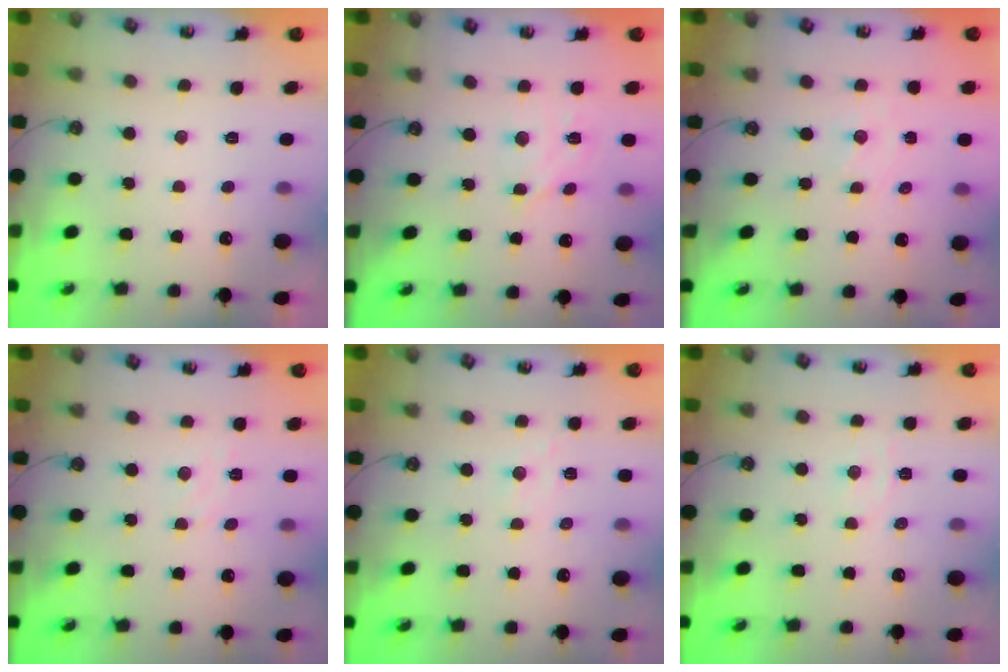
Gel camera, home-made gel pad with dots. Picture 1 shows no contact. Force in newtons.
{"total": 7.4, "press": 7.3, "slide": 0.5}
{"total": 1.8, "press": 1.8, "slide": 0.3}
{"total": 4.8, "press": 4.8, "slide": 0.6}
{"total": 5.2, "press": 5.1, "slide": 0.7}
{"total": 3.5, "press": 3.4, "slide": 0.5}